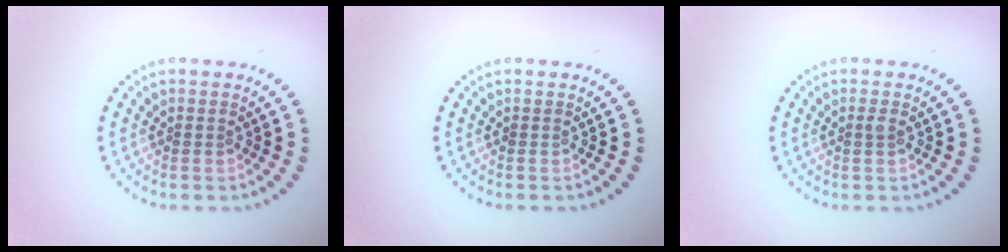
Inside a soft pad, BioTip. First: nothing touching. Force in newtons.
{"total": 0.0}
{"total": 0.7, "press": 0.5, "slide": 0.5}